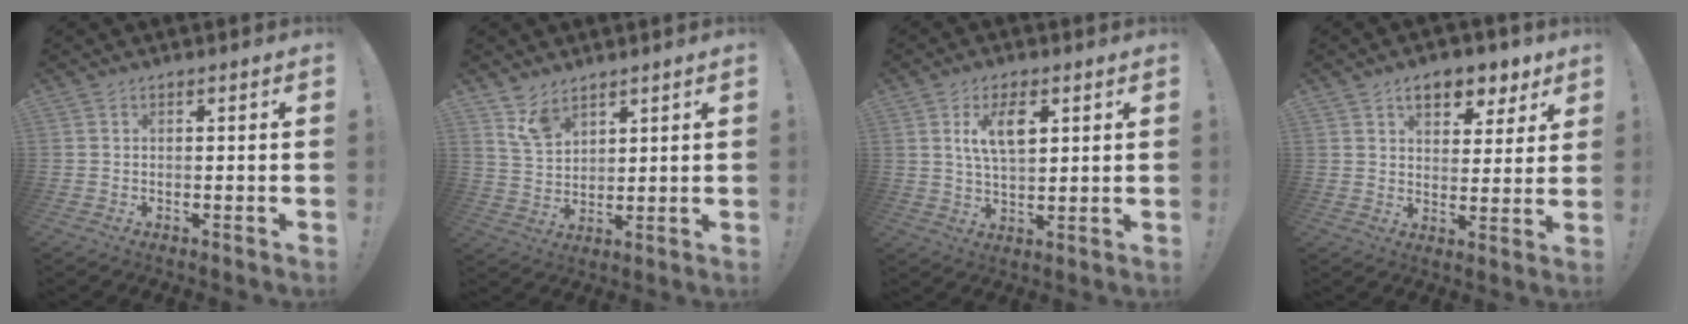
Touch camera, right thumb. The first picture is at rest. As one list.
[{"total": 7.8, "force": [6.0, 4.2, 2.8], "torque": [-0.055, -0.033, 0.117]}, {"total": 8.8, "force": [3.5, 4.5, 6.8], "torque": [-0.110, -0.003, 0.059]}, {"total": 9.4, "force": [5.8, 5.2, 5.4], "torque": [-0.067, -0.032, 0.102]}]